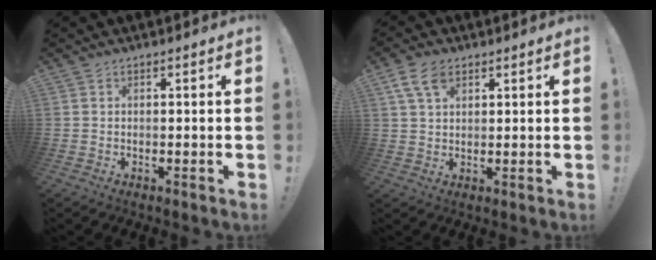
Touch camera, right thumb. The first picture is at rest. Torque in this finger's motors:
{"motor_torque": [-0.44, 0.44, 0.21, -0.14, 0.09]}